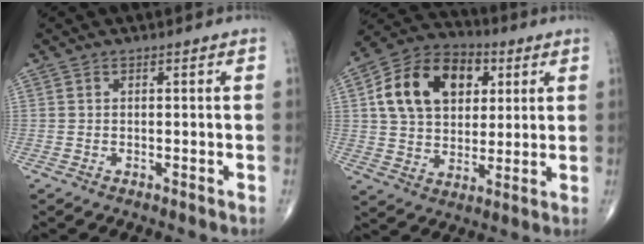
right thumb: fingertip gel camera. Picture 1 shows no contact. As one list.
[{"total": 17.4, "force": [5.1, 12.1, 11.4], "torque": [-0.171, 0.004, 0.085]}]